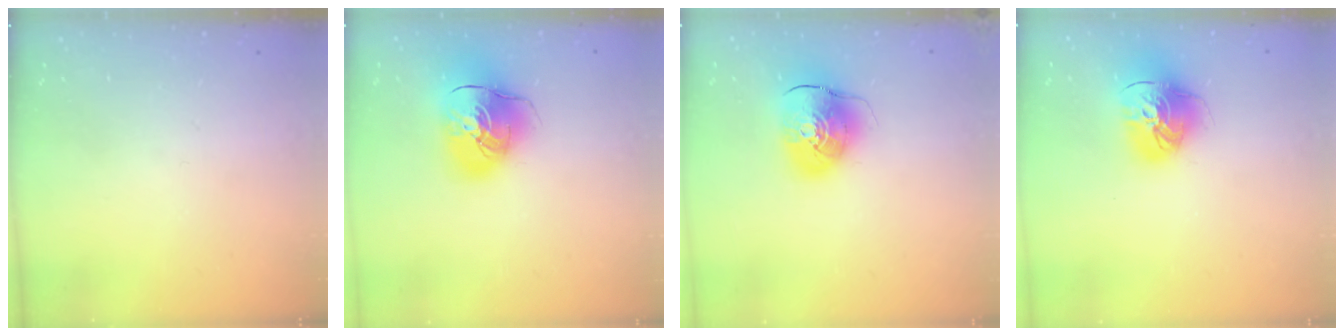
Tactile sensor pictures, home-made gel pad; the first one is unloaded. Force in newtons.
{"total": 16.3, "press": 16.1, "slide": 2.8}
{"total": 11.8, "press": 11.7, "slide": 1.9}
{"total": 15.6, "press": 15.5, "slide": 1.7}